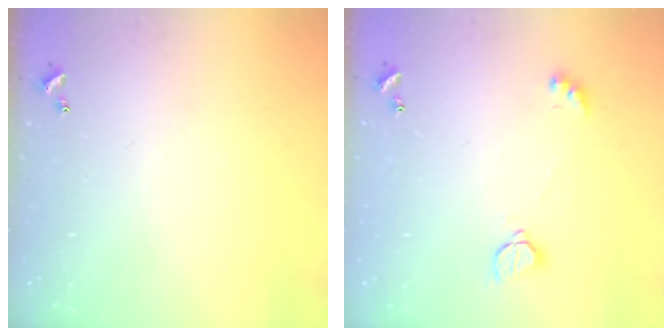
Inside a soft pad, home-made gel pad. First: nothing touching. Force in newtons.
{"total": 2.2, "press": 2.2, "slide": 0.2}